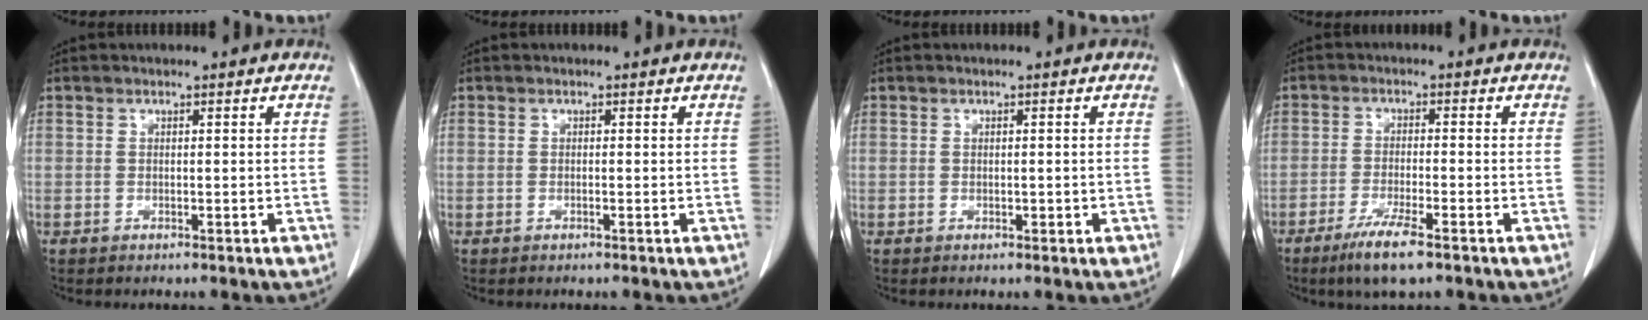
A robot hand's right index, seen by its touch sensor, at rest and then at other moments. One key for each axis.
{"total": 0.0}
{"total": 0.7, "fx": -0.1, "fy": 0.4, "fz": 0.6, "tx": -0.010, "ty": 0.002, "tz": 0.001}
{"total": 6.4, "fx": -4.1, "fy": 0.4, "fz": 4.9, "tx": -0.096, "ty": -0.015, "tz": -0.073}